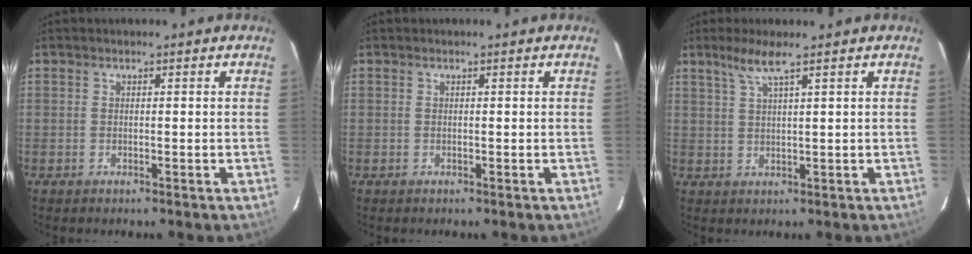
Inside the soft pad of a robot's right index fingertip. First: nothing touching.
{"total": 0.0}
{"total": 3.8, "force": [2.7, -0.3, 2.8], "torque": [-0.059, 0.001, 0.053]}